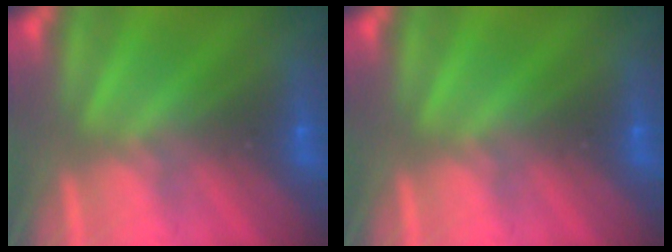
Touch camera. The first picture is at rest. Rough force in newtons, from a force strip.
{"total": 0.0}